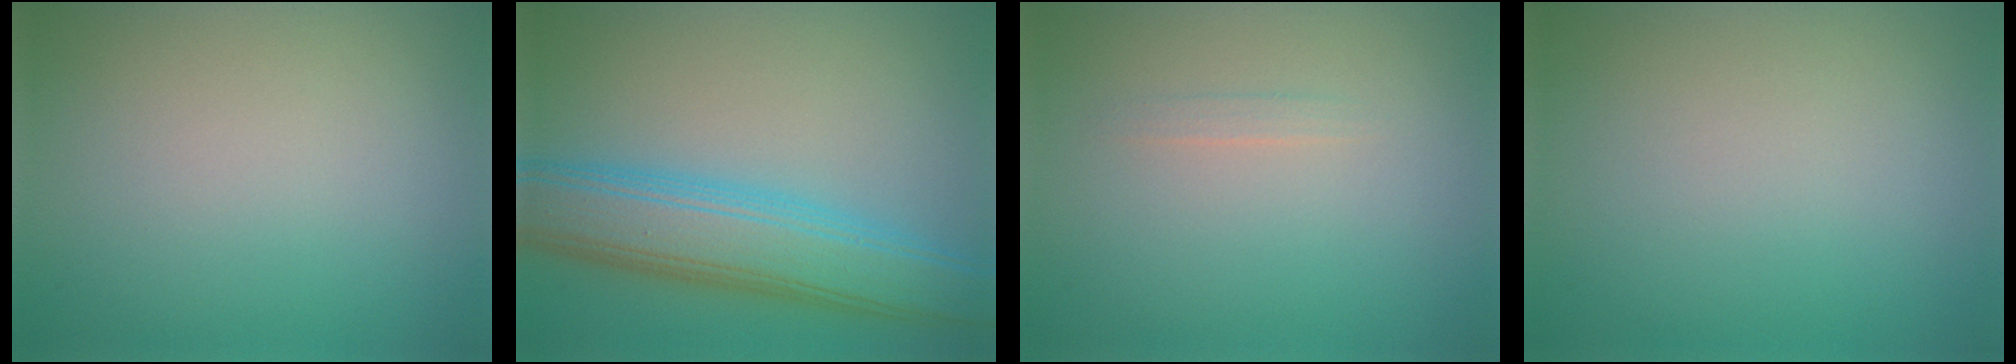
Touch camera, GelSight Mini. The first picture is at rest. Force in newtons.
{"total": 7.8, "press": 7.8, "slide": 0.1}
{"total": 0.6, "press": 0.6, "slide": 0.0}
{"total": 0.0}